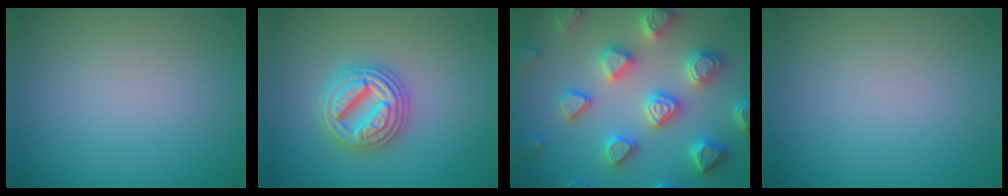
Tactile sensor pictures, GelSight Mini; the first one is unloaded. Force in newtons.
{"total": 4.9, "press": 4.9, "slide": 0.6}
{"total": 7.4, "press": 7.3, "slide": 1.6}
{"total": 0.0}